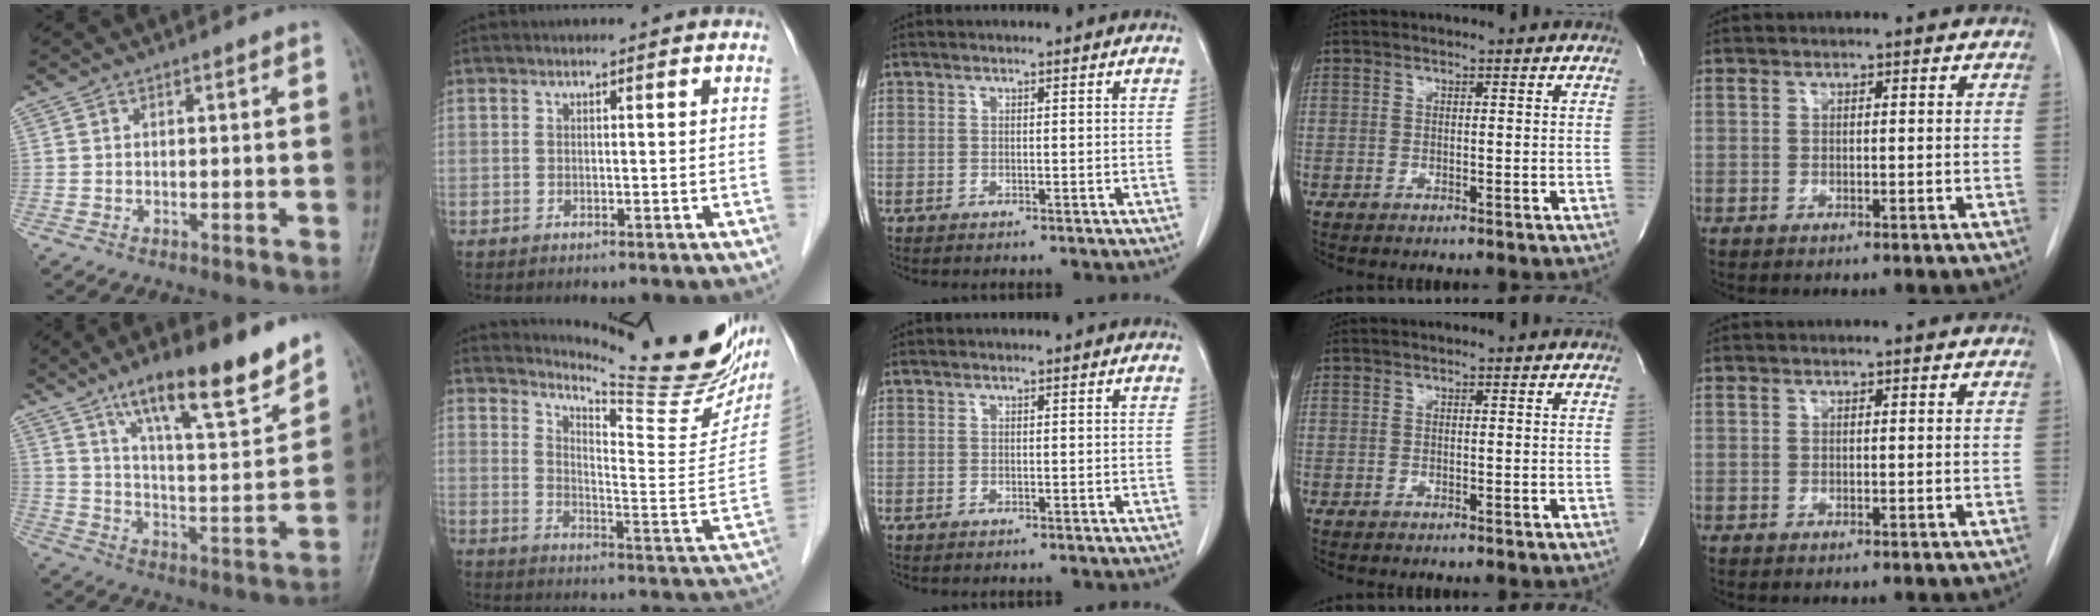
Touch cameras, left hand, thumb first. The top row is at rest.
{"thumb": {"total": 18.1, "force": [12.6, 3.9, 12.5], "torque": [-0.166, -0.070, 0.207]}, "index": {"total": 19.4, "force": [17.6, 1.8, 8.0], "torque": [-0.124, -0.090, 0.225]}}